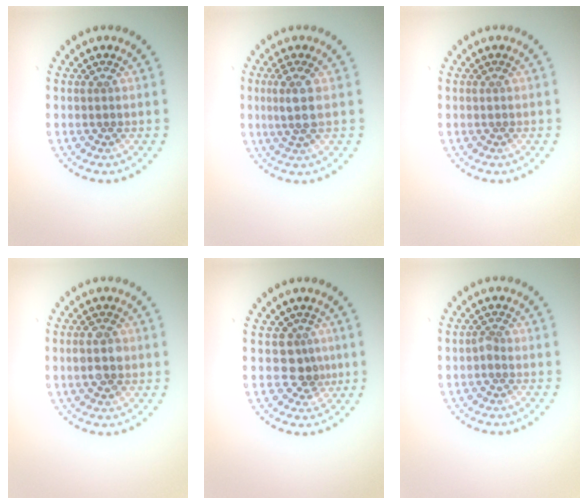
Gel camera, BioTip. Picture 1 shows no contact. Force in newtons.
{"total": 2.2, "press": 1.9, "slide": 1.2}
{"total": 0.0}
{"total": 2.4, "press": 2.4, "slide": 0.2}
{"total": 2.5, "press": 1.8, "slide": 1.6}
{"total": 0.6, "press": 0.5, "slide": 0.4}